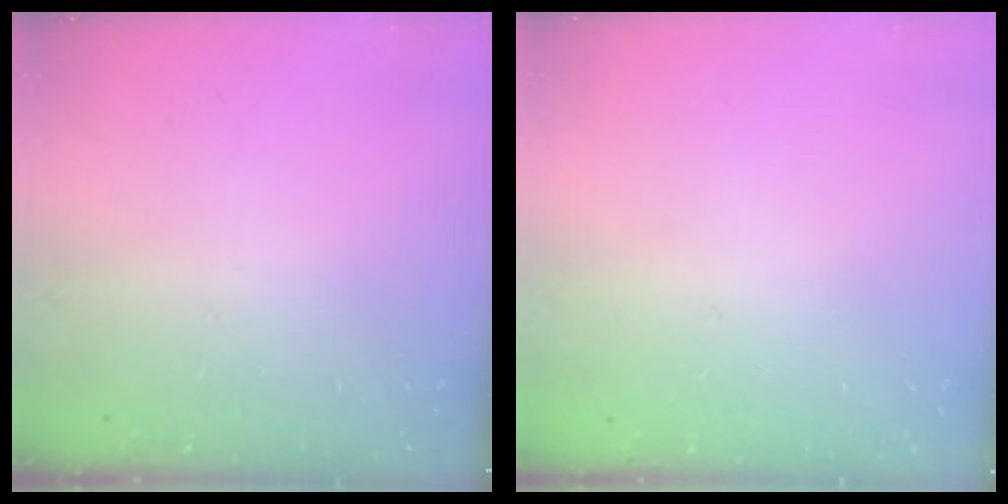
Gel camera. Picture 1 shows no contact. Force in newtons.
{"total": 0.0}